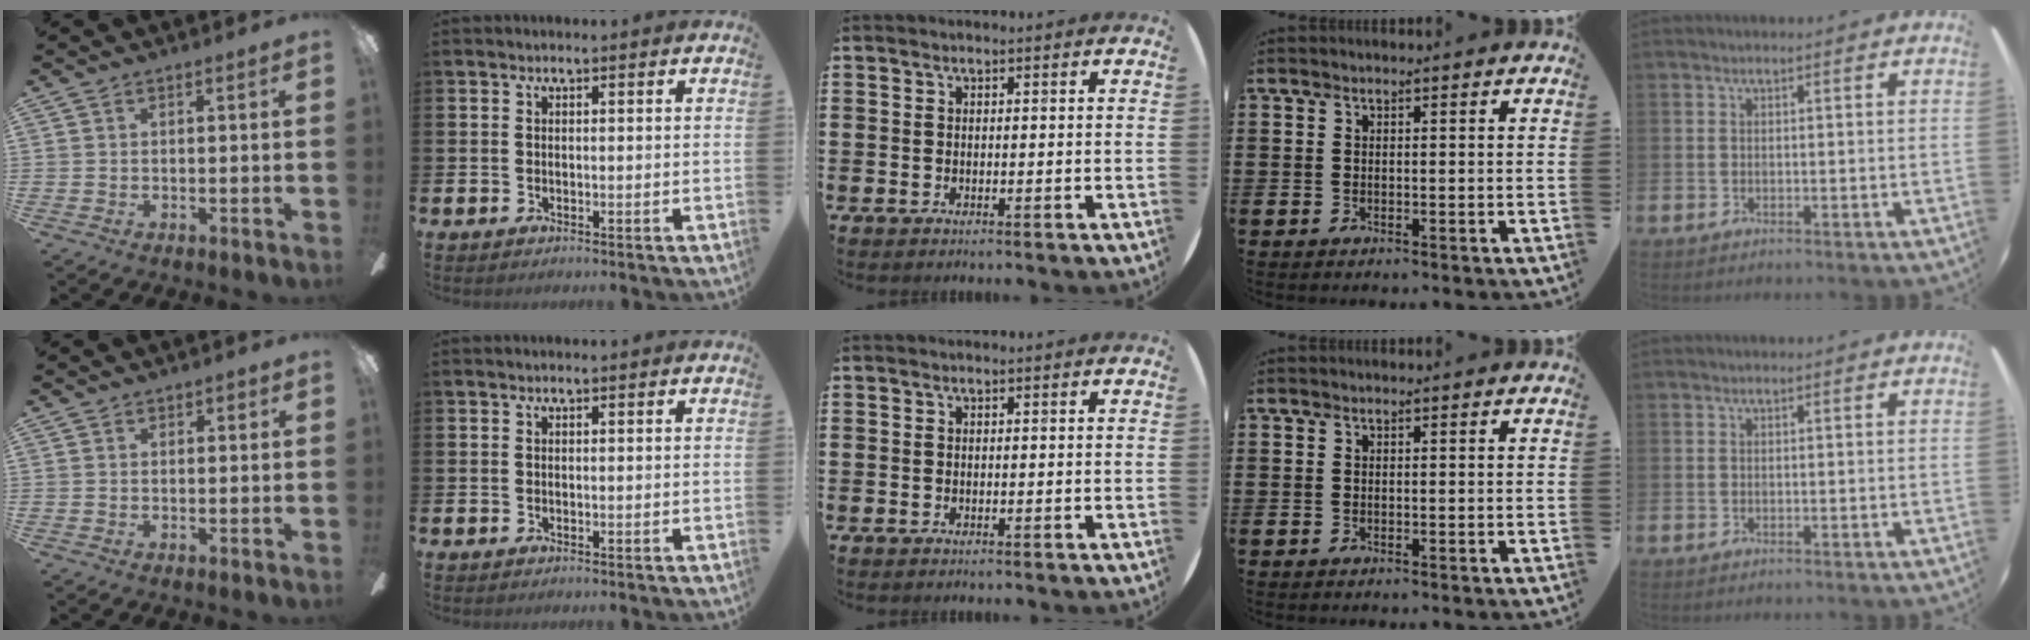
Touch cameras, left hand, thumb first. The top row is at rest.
{"thumb": {"total": 1.1, "force": [0.7, 0.8, 0.4], "torque": [0.001, 0.000, 0.010]}}